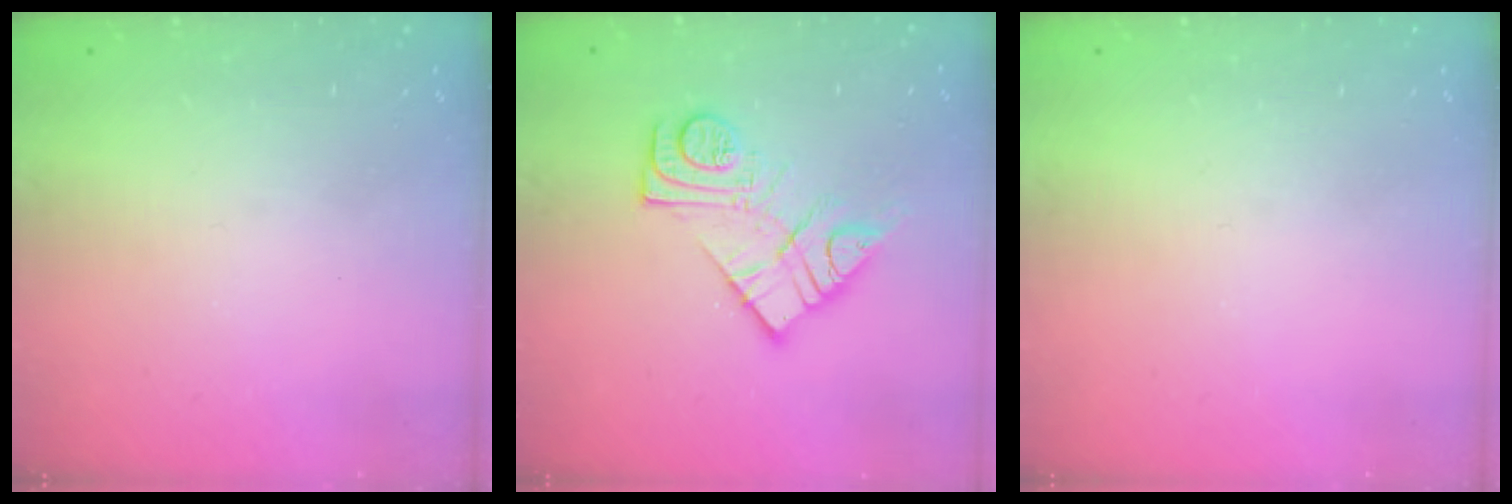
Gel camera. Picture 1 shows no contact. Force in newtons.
{"total": 14.0, "press": 14.0, "slide": 0.9}
{"total": 0.0}